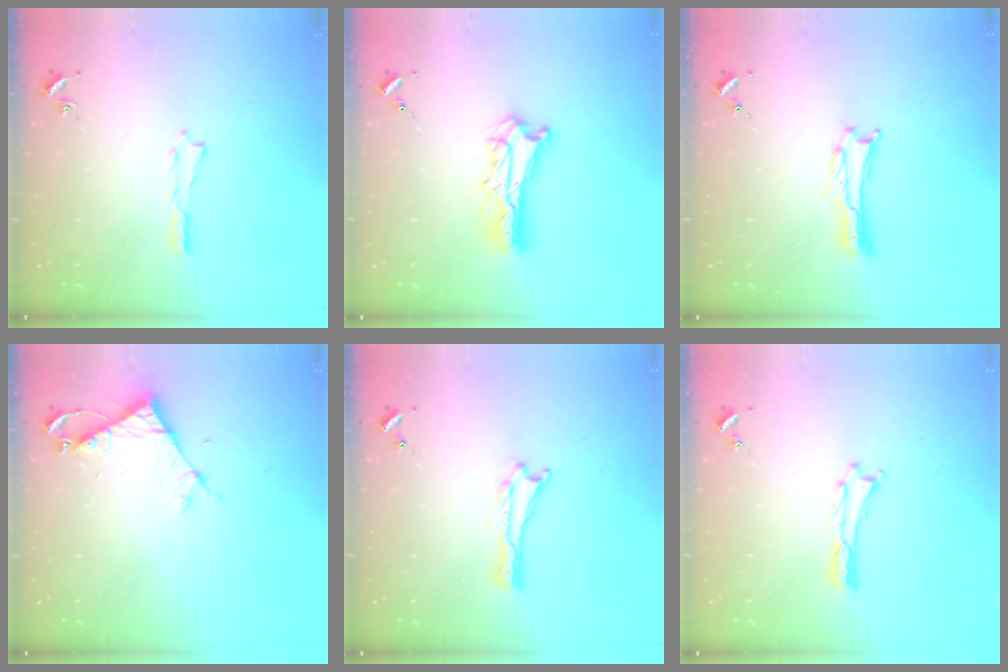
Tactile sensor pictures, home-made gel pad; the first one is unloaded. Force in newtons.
{"total": 5.8, "press": 5.8, "slide": 0.4}
{"total": 0.0}
{"total": 4.7, "press": 4.7, "slide": 0.3}
{"total": 0.0}
{"total": 0.0}